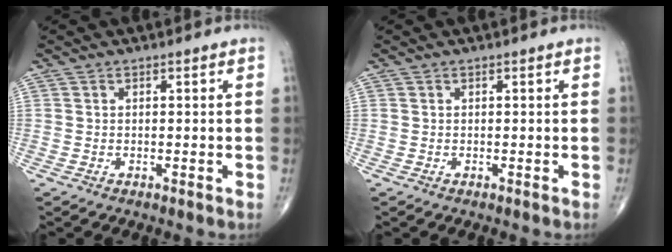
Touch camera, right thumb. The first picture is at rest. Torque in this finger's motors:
{"motor_torque": [0.00, 0.00, 0.01, 0.01, 0.00]}